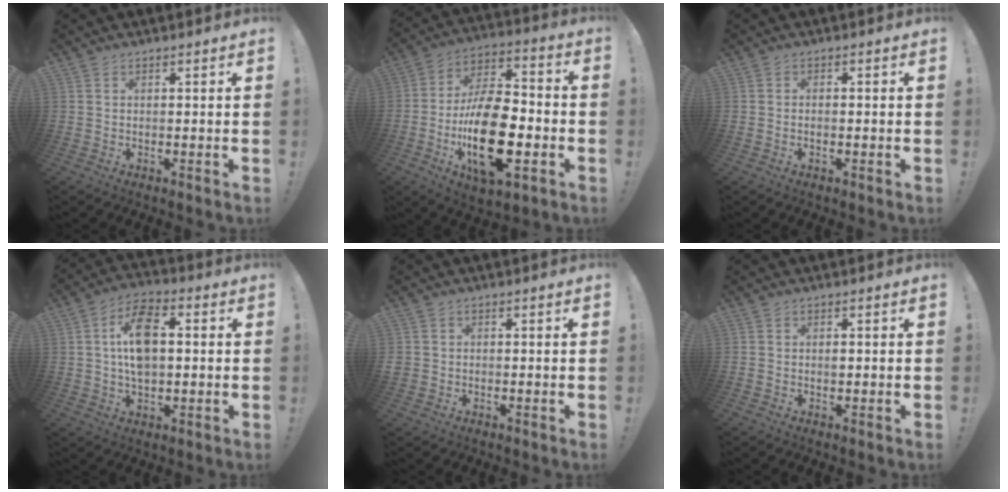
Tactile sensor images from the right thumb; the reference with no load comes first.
{"total": 23.8, "force": [-6.7, 12.0, 19.4], "torque": [-0.345, 0.028, -0.106]}
{"total": 1.1, "force": [-0.7, 0.3, 0.8], "torque": [-0.015, 0.002, -0.013]}
{"total": 12.8, "force": [1.2, 7.9, 9.9], "torque": [-0.163, 0.010, 0.024]}
{"total": 2.0, "force": [-0.7, 1.7, 0.8], "torque": [-0.013, 0.007, -0.011]}
{"total": 1.0, "force": [-0.2, 0.7, 0.7], "torque": [-0.014, 0.004, -0.004]}